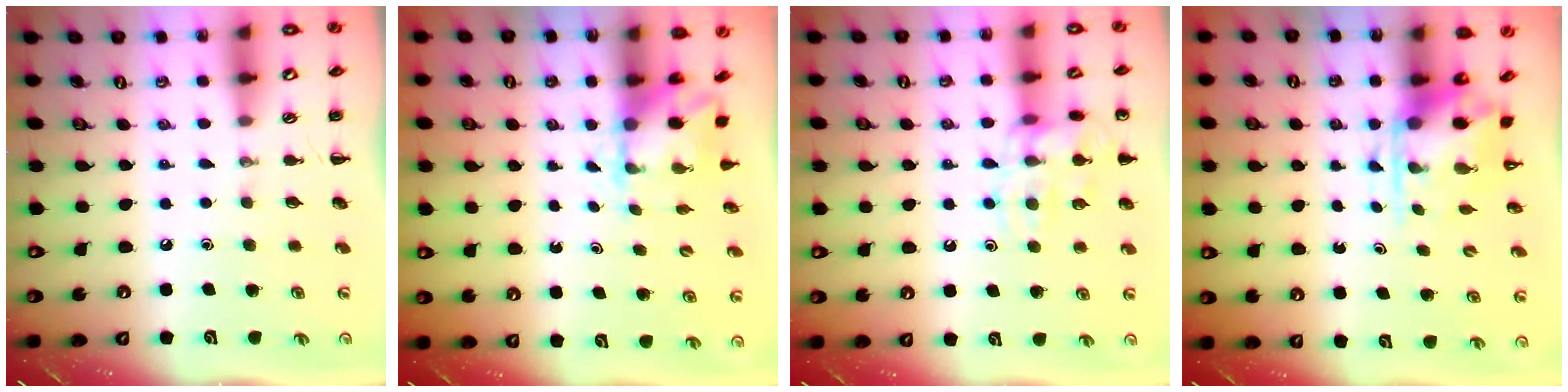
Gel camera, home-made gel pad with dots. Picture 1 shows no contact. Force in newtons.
{"total": 2.1, "press": 2.0, "slide": 0.7}
{"total": 13.7, "press": 13.6, "slide": 1.4}
{"total": 3.9, "press": 3.8, "slide": 0.9}